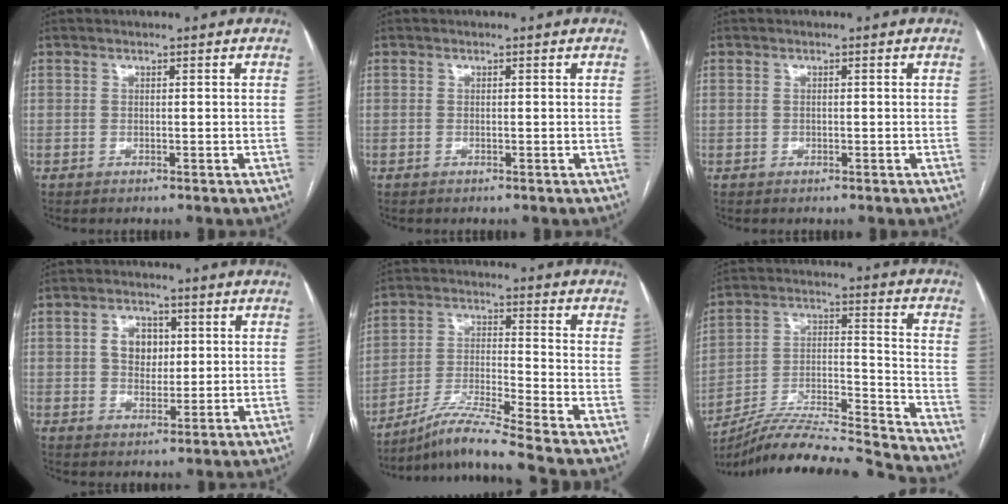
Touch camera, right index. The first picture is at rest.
{"total": 0.0}
{"total": 0.6, "force": [-0.1, 0.5, 0.3], "torque": [-0.008, 0.002, -0.002]}
{"total": 5.1, "force": [1.1, 3.7, 3.3], "torque": [-0.059, 0.010, 0.022]}
{"total": 10.0, "force": [-8.6, -2.2, 4.8], "torque": [-0.095, -0.019, -0.158]}
{"total": 22.6, "force": [-21.3, -0.7, 7.5], "torque": [-0.133, 0.001, -0.340]}